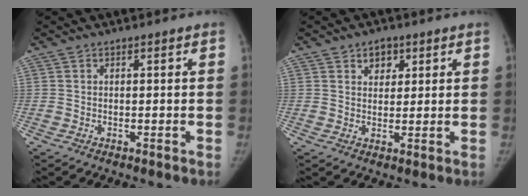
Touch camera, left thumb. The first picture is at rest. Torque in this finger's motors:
{"motor_torque": [-0.35, 0.00, 0.51, -0.11, 0.02]}